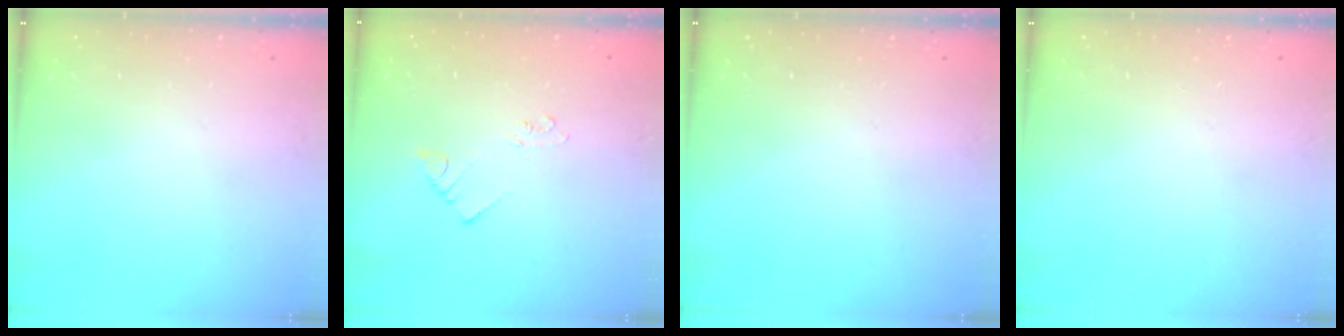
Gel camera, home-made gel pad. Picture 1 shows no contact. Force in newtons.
{"total": 2.2, "press": 2.2, "slide": 0.3}
{"total": 0.0}
{"total": 0.0}